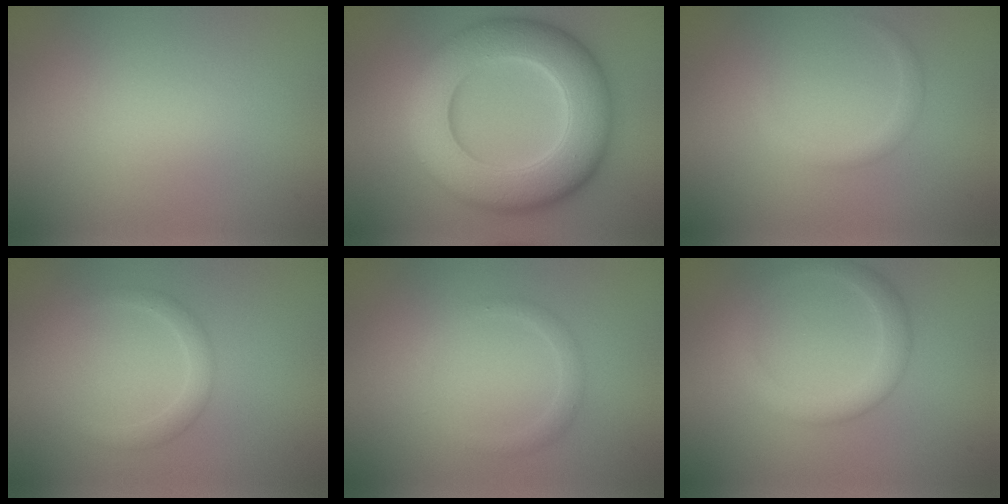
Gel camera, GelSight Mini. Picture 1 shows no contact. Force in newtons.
{"total": 11.6, "press": 11.6, "slide": 0.4}
{"total": 1.1, "press": 1.1, "slide": 0.1}
{"total": 1.7, "press": 1.7, "slide": 0.1}
{"total": 1.3, "press": 1.3, "slide": 0.0}
{"total": 2.7, "press": 2.7, "slide": 0.0}